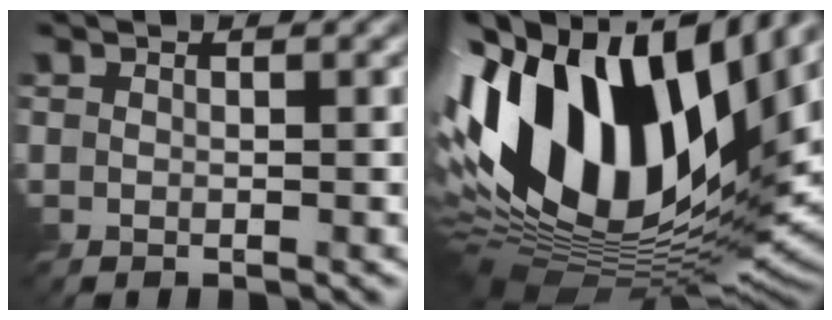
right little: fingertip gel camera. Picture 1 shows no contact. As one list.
[{"total": 17.8, "force": [3.4, 9.4, 14.7], "torque": [-0.287, 0.028, 0.029]}]